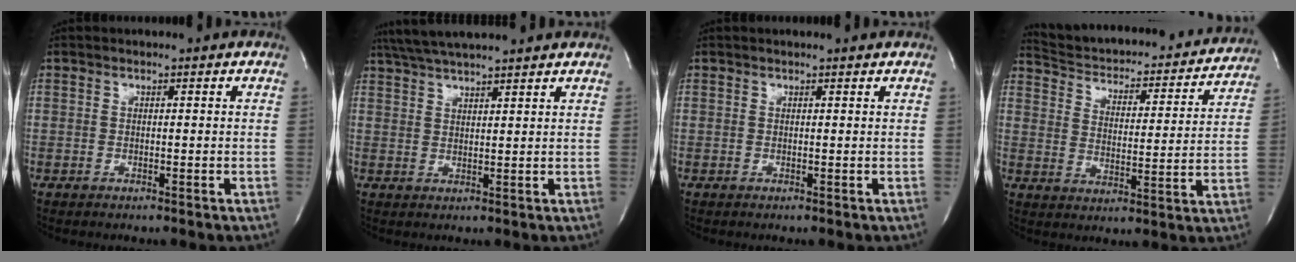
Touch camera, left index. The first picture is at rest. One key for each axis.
{"total": 10.6, "fx": 9.3, "fy": 0.2, "fz": 5.0, "tx": -0.091, "ty": 0.036, "tz": 0.143}
{"total": 1.4, "fx": 1.3, "fy": -0.2, "fz": 0.4, "tx": -0.011, "ty": 0.002, "tz": 0.016}
{"total": 22.5, "fx": 20.9, "fy": 5.2, "fz": 6.4, "tx": -0.098, "ty": -0.023, "tz": 0.275}